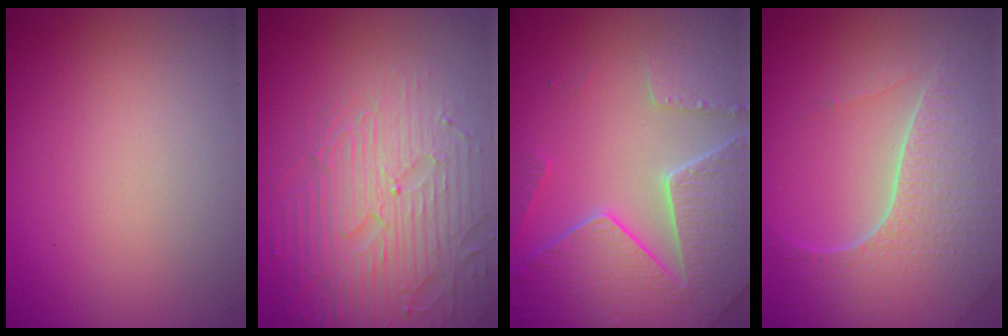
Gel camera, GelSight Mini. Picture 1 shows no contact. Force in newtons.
{"total": 6.2, "press": 5.2, "slide": 3.4}
{"total": 8.2, "press": 6.1, "slide": 5.5}
{"total": 7.0, "press": 5.1, "slide": 4.8}